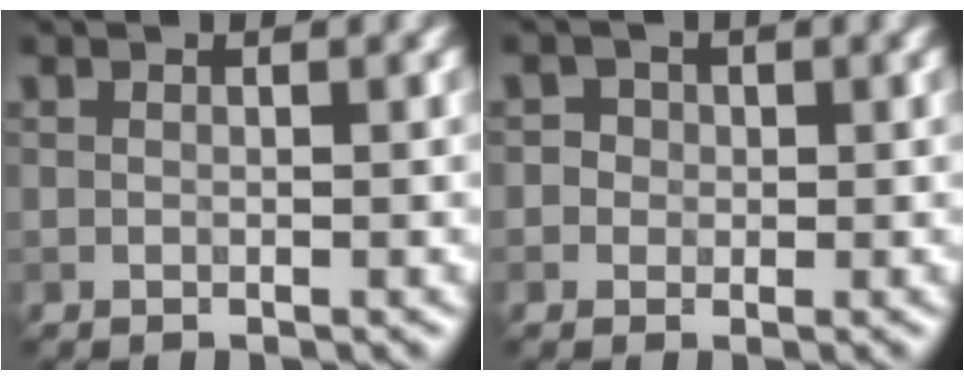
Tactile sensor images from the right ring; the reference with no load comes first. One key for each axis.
{"total": 2.4, "fx": 0.6, "fy": 2.2, "fz": 0.8, "tx": 0.010, "ty": 0.009, "tz": -0.003}